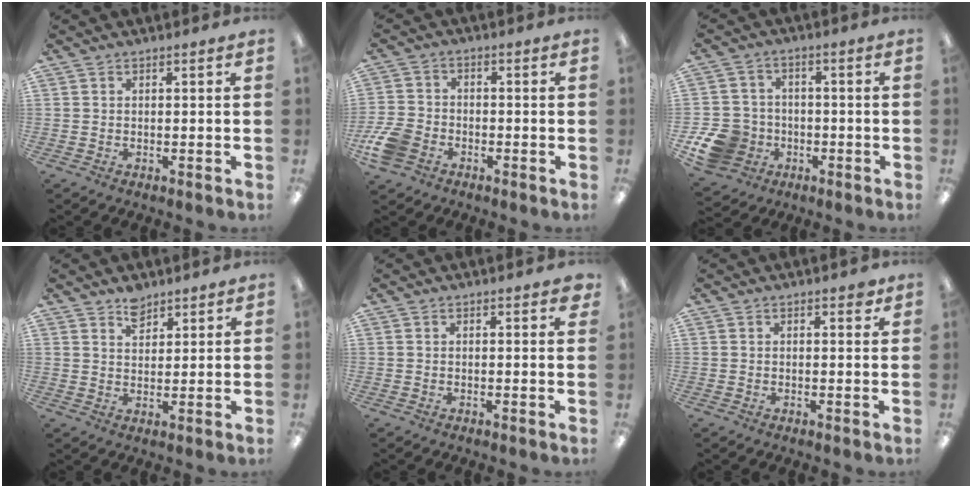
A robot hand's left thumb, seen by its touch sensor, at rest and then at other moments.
{"total": 7.9, "force": [-4.1, 5.6, 3.8], "torque": [-0.083, 0.028, -0.076]}
{"total": 11.5, "force": [-4.3, 9.8, 4.2], "torque": [-0.097, 0.038, -0.068]}
{"total": 4.7, "force": [3.8, 2.5, 1.2], "torque": [-0.010, -0.020, 0.068]}
{"total": 0.8, "force": [0.6, 0.2, 0.6], "torque": [0.002, -0.004, 0.006]}
{"total": 1.4, "force": [0.9, 0.7, 0.8], "torque": [-0.002, -0.002, 0.011]}